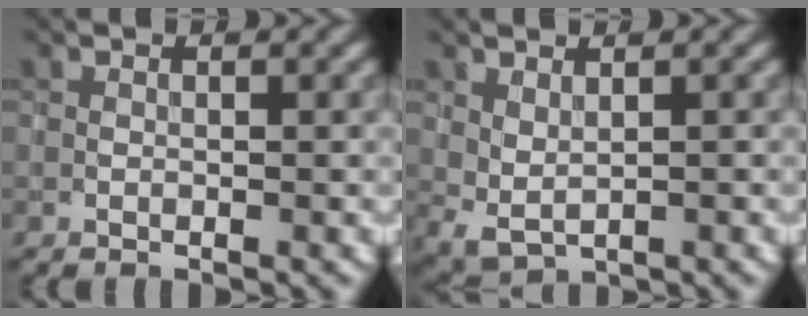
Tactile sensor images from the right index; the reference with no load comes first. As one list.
[{"total": 1.7, "force": [0.9, 0.8, 1.2], "torque": [-0.027, -0.007, 0.025]}]